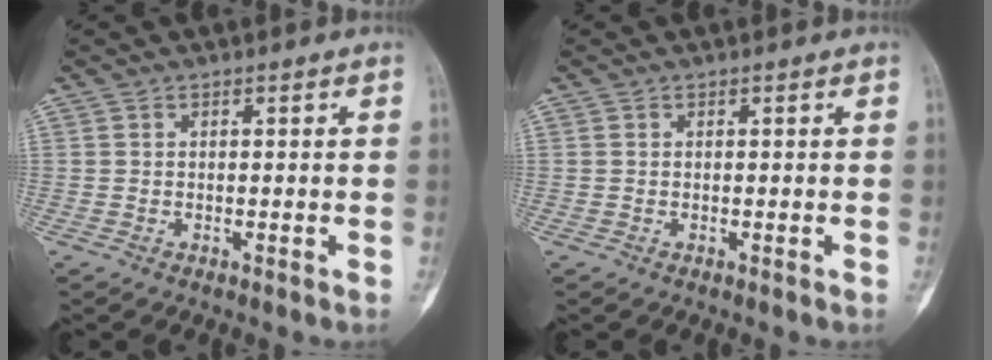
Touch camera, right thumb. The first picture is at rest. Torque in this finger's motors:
{"motor_torque": [0.25, 0.12, -0.10, 0.01, 0.04]}